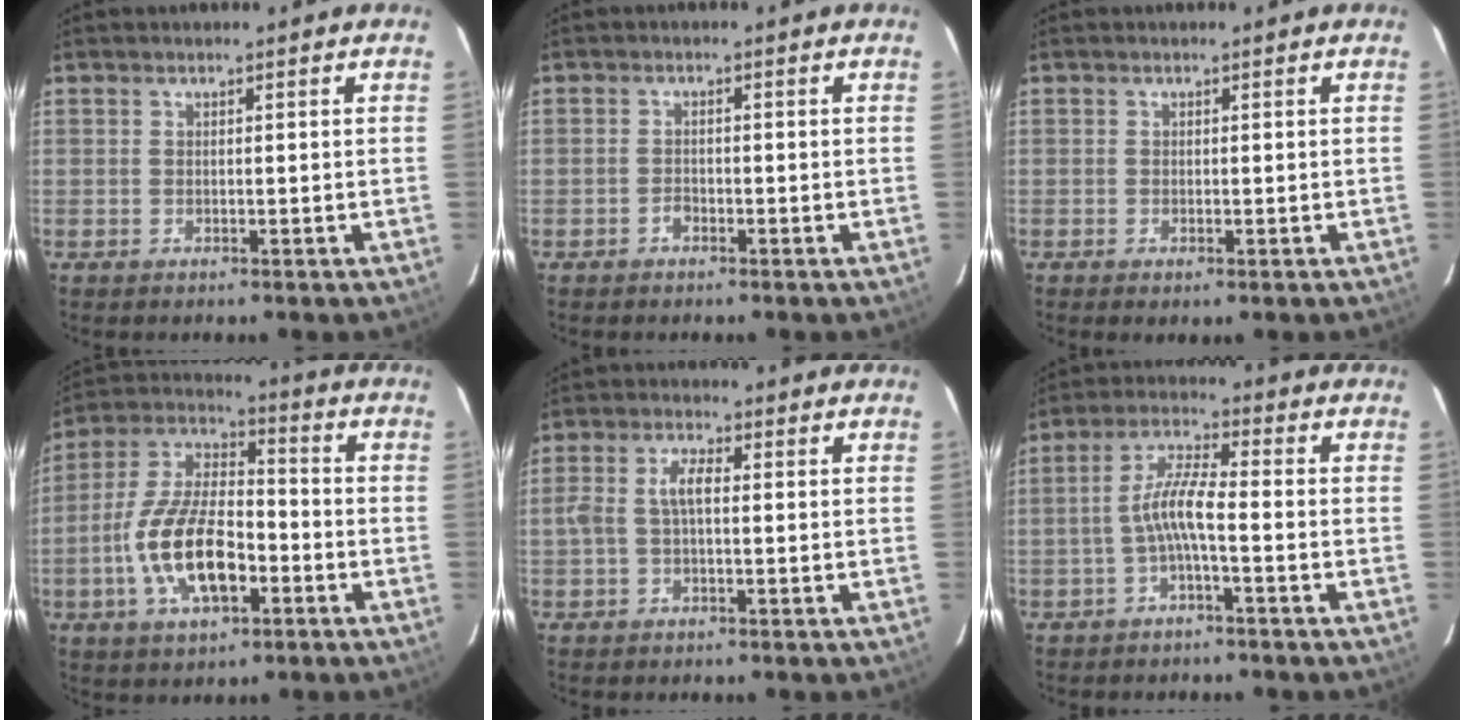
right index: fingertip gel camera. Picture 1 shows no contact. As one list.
[{"total": 1.4, "force": [-1.1, 0.8, 0.5], "torque": [-0.008, 0.004, -0.019]}, {"total": 0.8, "force": [-0.4, 0.3, 0.6], "torque": [-0.012, -0.005, -0.007]}, {"total": 16.3, "force": [-5.3, 7.4, 13.5], "torque": [-0.278, 0.004, -0.094]}, {"total": 4.4, "force": [-0.2, 1.8, 4.0], "torque": [-0.083, 0.013, -0.004]}, {"total": 5.9, "force": [-2.1, 0.6, 5.5], "torque": [-0.122, 0.015, -0.038]}]